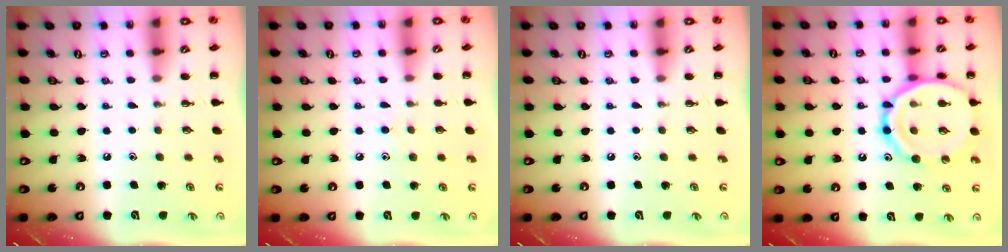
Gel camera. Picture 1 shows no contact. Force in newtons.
{"total": 5.0, "press": 4.6, "slide": 1.8}
{"total": 0.0}
{"total": 19.4, "press": 19.2, "slide": 2.5}